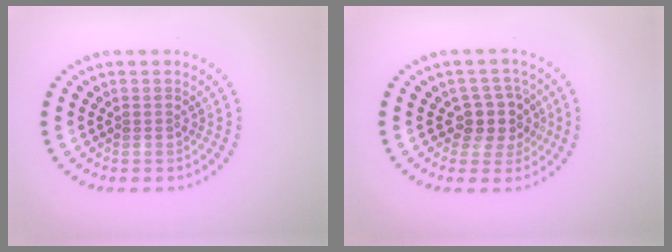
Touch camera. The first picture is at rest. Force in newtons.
{"total": 2.9, "press": 2.4, "slide": 1.6}